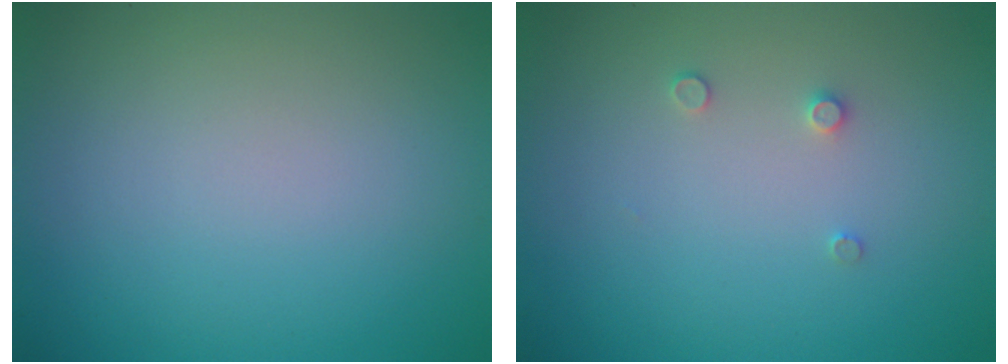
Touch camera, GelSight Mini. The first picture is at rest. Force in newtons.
{"total": 0.8, "press": 0.8, "slide": 0.0}